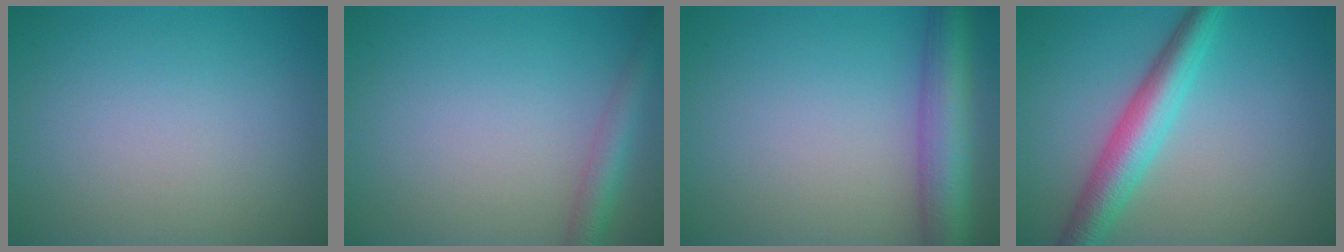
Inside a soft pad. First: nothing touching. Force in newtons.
{"total": 2.7, "press": 2.7, "slide": 0.1}
{"total": 6.6, "press": 6.6, "slide": 0.3}
{"total": 5.0, "press": 5.0, "slide": 0.0}